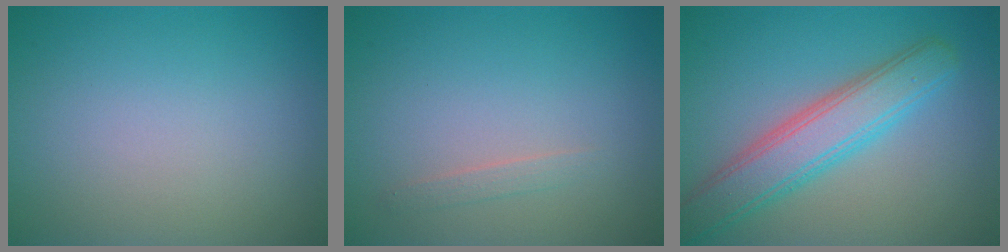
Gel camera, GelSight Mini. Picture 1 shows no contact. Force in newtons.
{"total": 0.8, "press": 0.8, "slide": 0.0}
{"total": 5.6, "press": 5.6, "slide": 0.1}